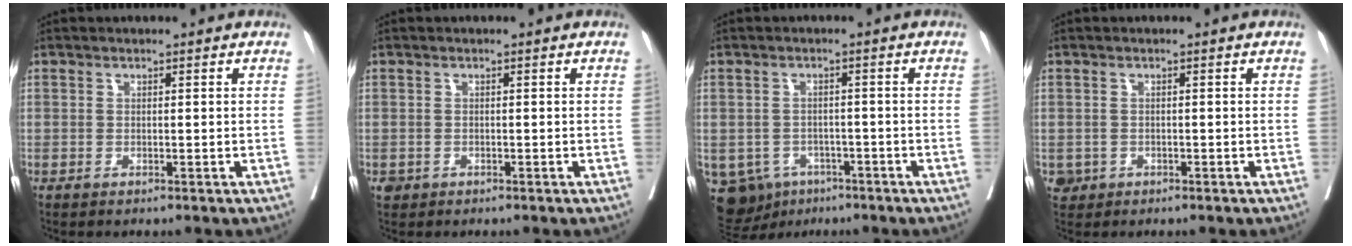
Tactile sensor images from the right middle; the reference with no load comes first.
{"total": 0.7, "force": [-0.3, 0.6, 0.1], "torque": [-0.004, 0.003, 0.000]}
{"total": 9.5, "force": [-4.8, 7.8, 2.6], "torque": [-0.067, 0.003, -0.059]}
{"total": 1.7, "force": [-0.6, 1.6, 0.2], "torque": [-0.002, 0.006, -0.002]}